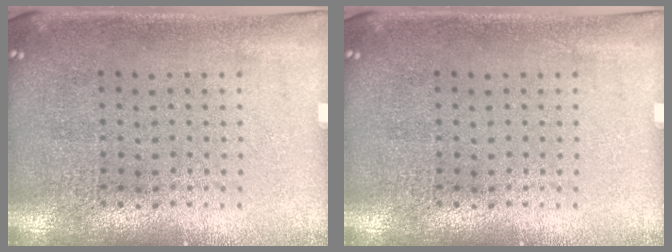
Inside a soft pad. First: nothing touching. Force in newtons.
{"total": 0.0}